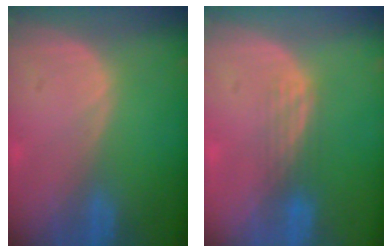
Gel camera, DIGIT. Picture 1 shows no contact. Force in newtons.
{"total": 2.8, "press": 2.5, "slide": 1.3}